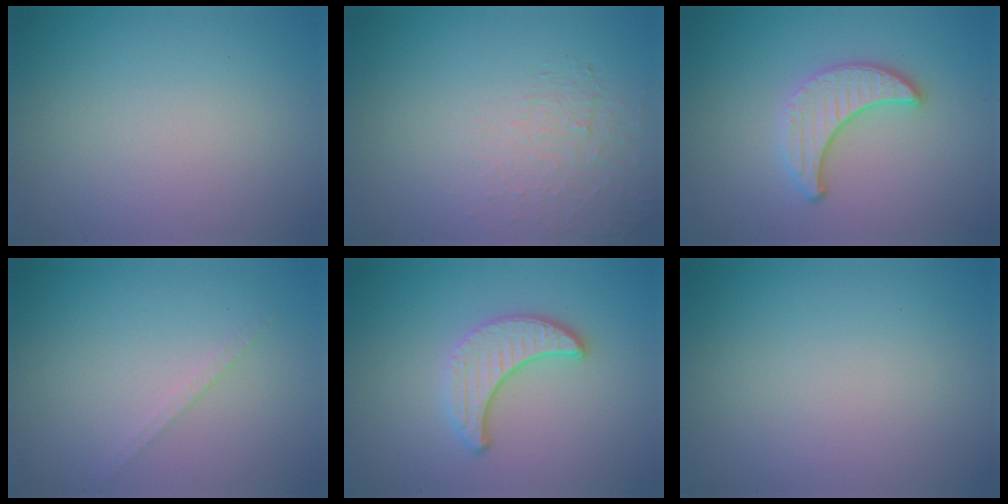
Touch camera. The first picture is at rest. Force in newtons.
{"total": 1.4, "press": 0.6, "slide": 1.3}
{"total": 3.5, "press": 3.3, "slide": 1.3}
{"total": 1.1, "press": 1.1, "slide": 0.2}
{"total": 3.5, "press": 3.3, "slide": 1.3}
{"total": 0.0}